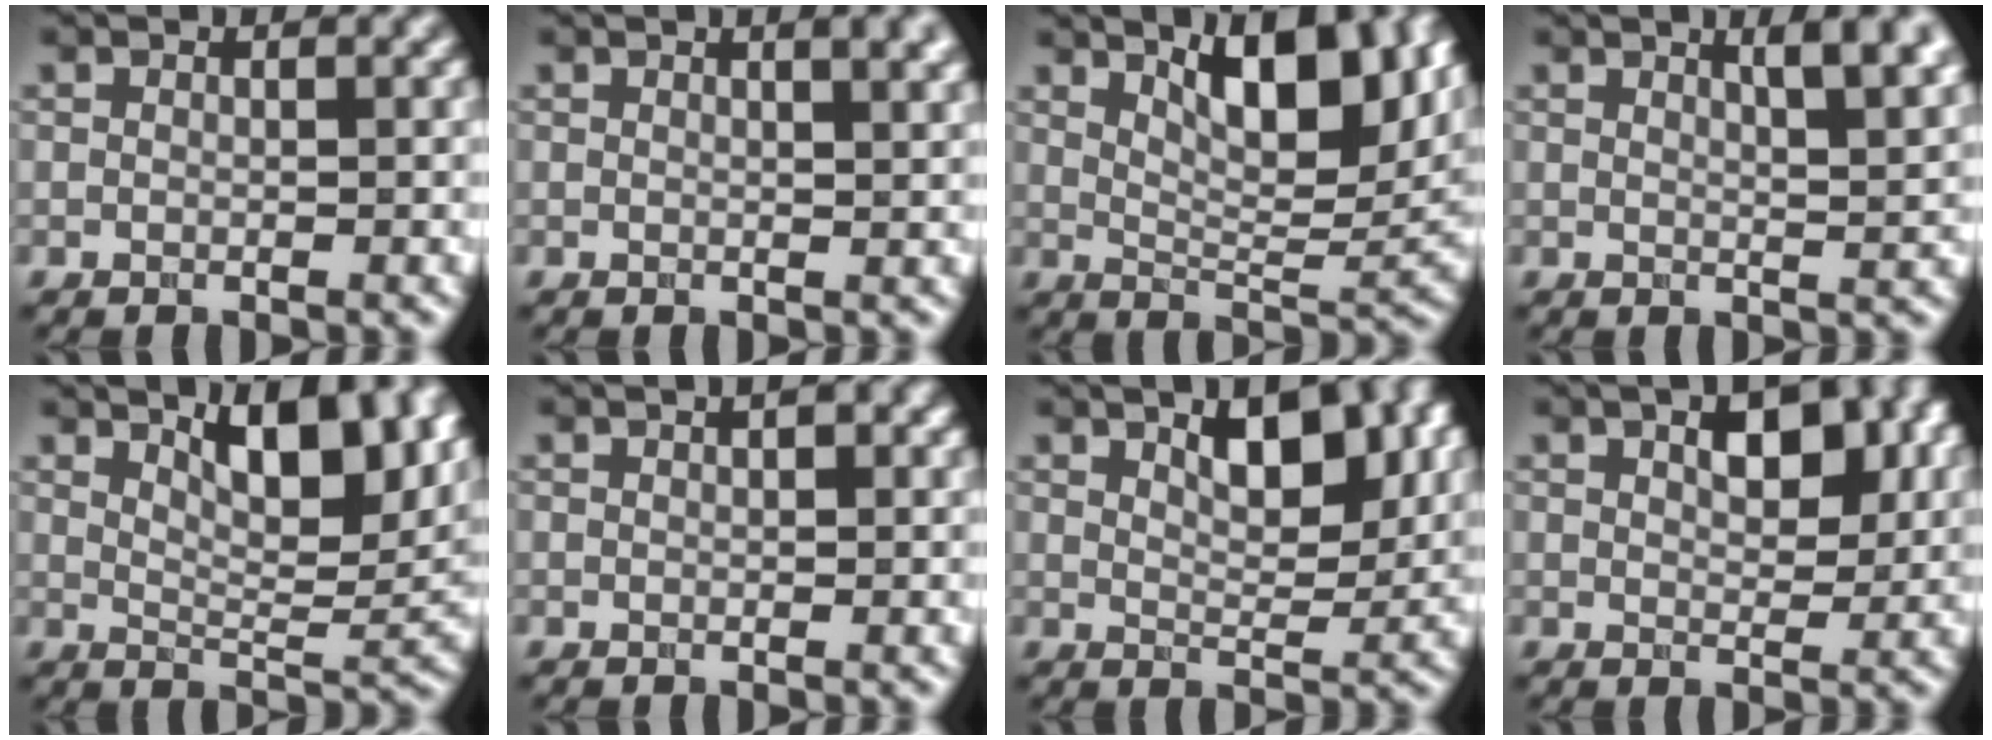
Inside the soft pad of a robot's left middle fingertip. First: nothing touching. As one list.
[{"total": 4.1, "force": [1.9, 1.6, 3.2], "torque": [-0.017, 0.011, 0.013]}, {"total": 8.7, "force": [4.3, 3.0, 6.9], "torque": [-0.106, -0.002, 0.074]}, {"total": 6.2, "force": [3.0, 2.1, 5.0], "torque": [-0.034, 0.021, 0.028]}, {"total": 8.8, "force": [4.6, 3.1, 6.8], "torque": [-0.096, 0.007, 0.069]}, {"total": 1.2, "force": [0.5, 0.4, 1.0], "torque": [-0.017, 0.001, 0.005]}, {"total": 5.4, "force": [2.5, 2.1, 4.2], "torque": [-0.064, 0.000, 0.039]}, {"total": 5.0, "force": [1.9, 2.3, 4.0], "torque": [-0.060, 0.006, 0.030]}]